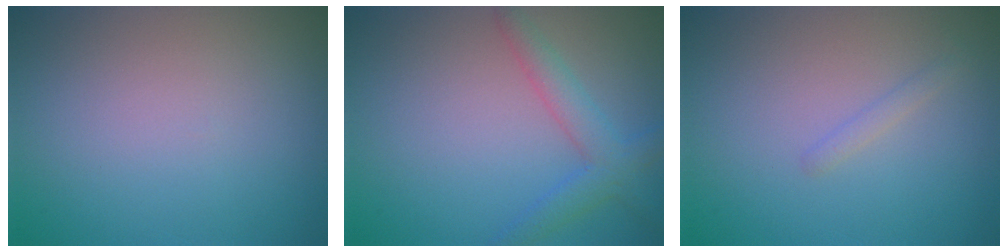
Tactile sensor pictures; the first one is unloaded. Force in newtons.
{"total": 2.2, "press": 2.2, "slide": 0.2}
{"total": 0.9, "press": 0.9, "slide": 0.0}